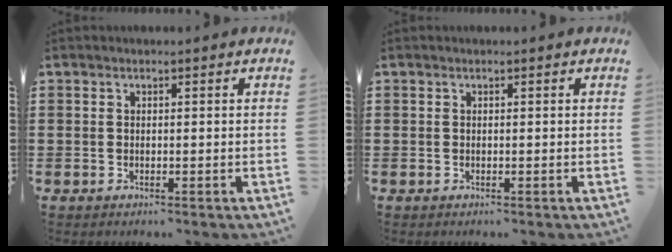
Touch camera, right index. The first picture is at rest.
{"total": 0.0}